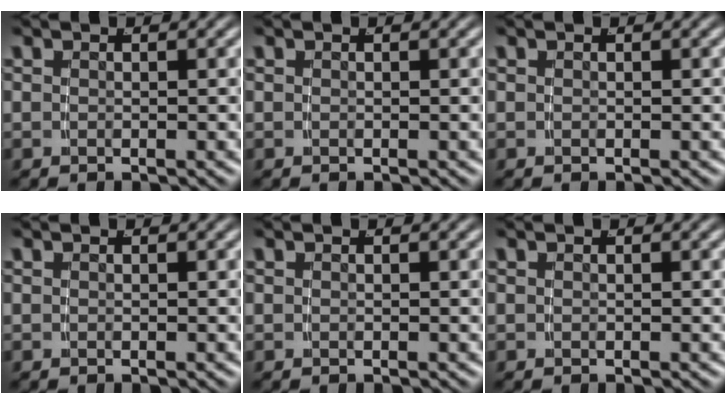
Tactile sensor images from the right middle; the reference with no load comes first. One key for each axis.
{"total": 0.0}
{"total": 0.0}
{"total": 0.0}
{"total": 0.0}
{"total": 0.0}